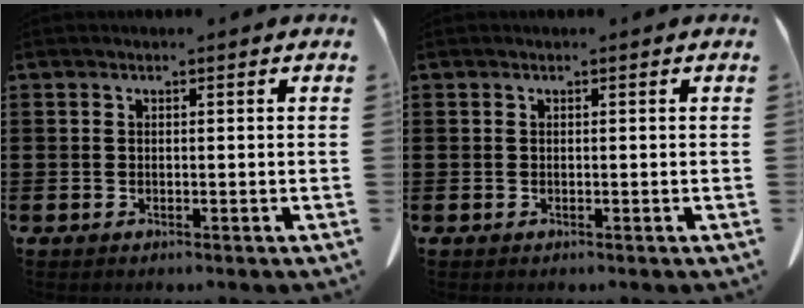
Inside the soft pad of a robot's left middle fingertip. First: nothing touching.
{"total": 0.0}